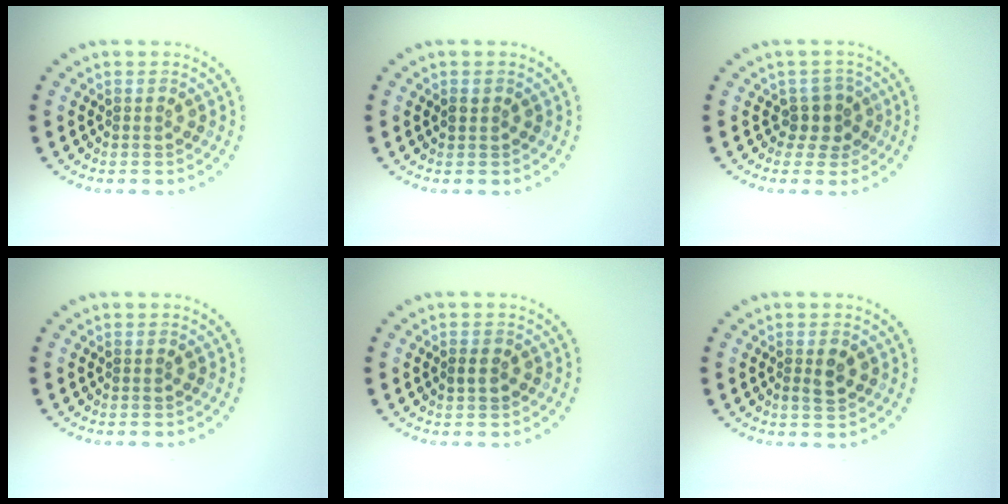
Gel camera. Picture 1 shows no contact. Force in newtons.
{"total": 0.8, "press": 0.8, "slide": 0.3}
{"total": 2.0, "press": 1.5, "slide": 1.3}
{"total": 0.0}
{"total": 1.2, "press": 1.2, "slide": 0.2}
{"total": 1.7, "press": 1.7, "slide": 0.2}